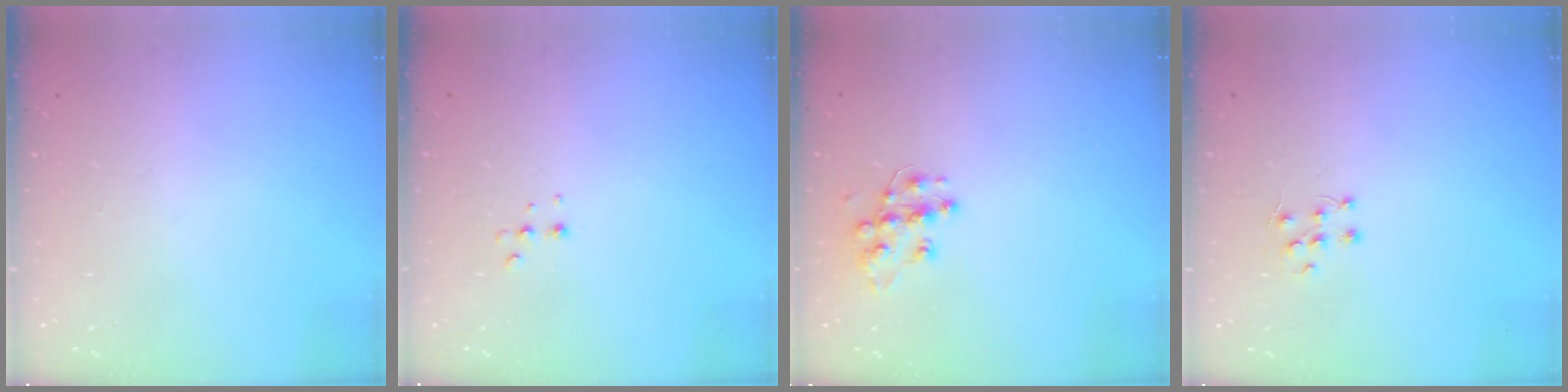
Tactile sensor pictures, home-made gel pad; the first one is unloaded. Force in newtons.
{"total": 4.2, "press": 4.1, "slide": 0.9}
{"total": 11.3, "press": 11.2, "slide": 0.7}
{"total": 4.9, "press": 4.9, "slide": 0.4}